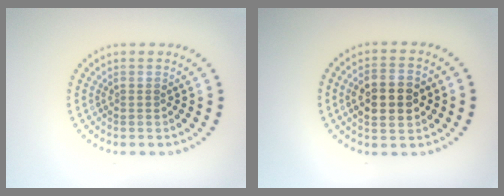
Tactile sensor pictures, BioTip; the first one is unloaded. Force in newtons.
{"total": 5.0, "press": 5.0, "slide": 0.3}